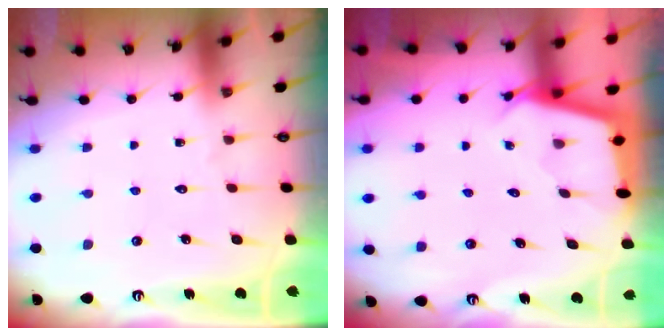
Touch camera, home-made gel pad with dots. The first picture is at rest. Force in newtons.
{"total": 2.4, "press": 2.4, "slide": 0.2}